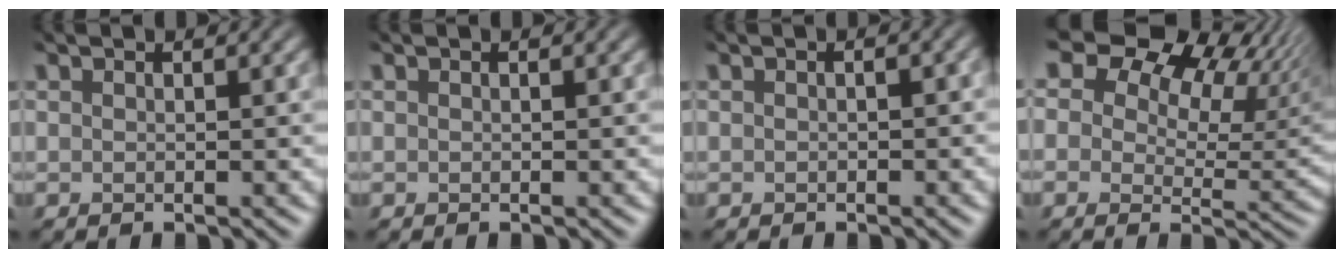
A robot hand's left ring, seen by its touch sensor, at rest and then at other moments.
{"total": 0.0}
{"total": 1.3, "force": [-0.1, 0.7, 1.1], "torque": [-0.020, 0.002, -0.001]}
{"total": 12.5, "force": [7.9, 6.8, 6.9], "torque": [-0.125, 0.018, 0.103]}